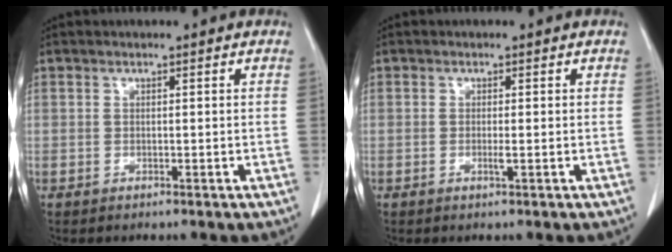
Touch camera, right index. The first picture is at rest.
{"total": 1.0, "force": [-0.2, -0.1, 0.9], "torque": [-0.020, -0.003, -0.001]}